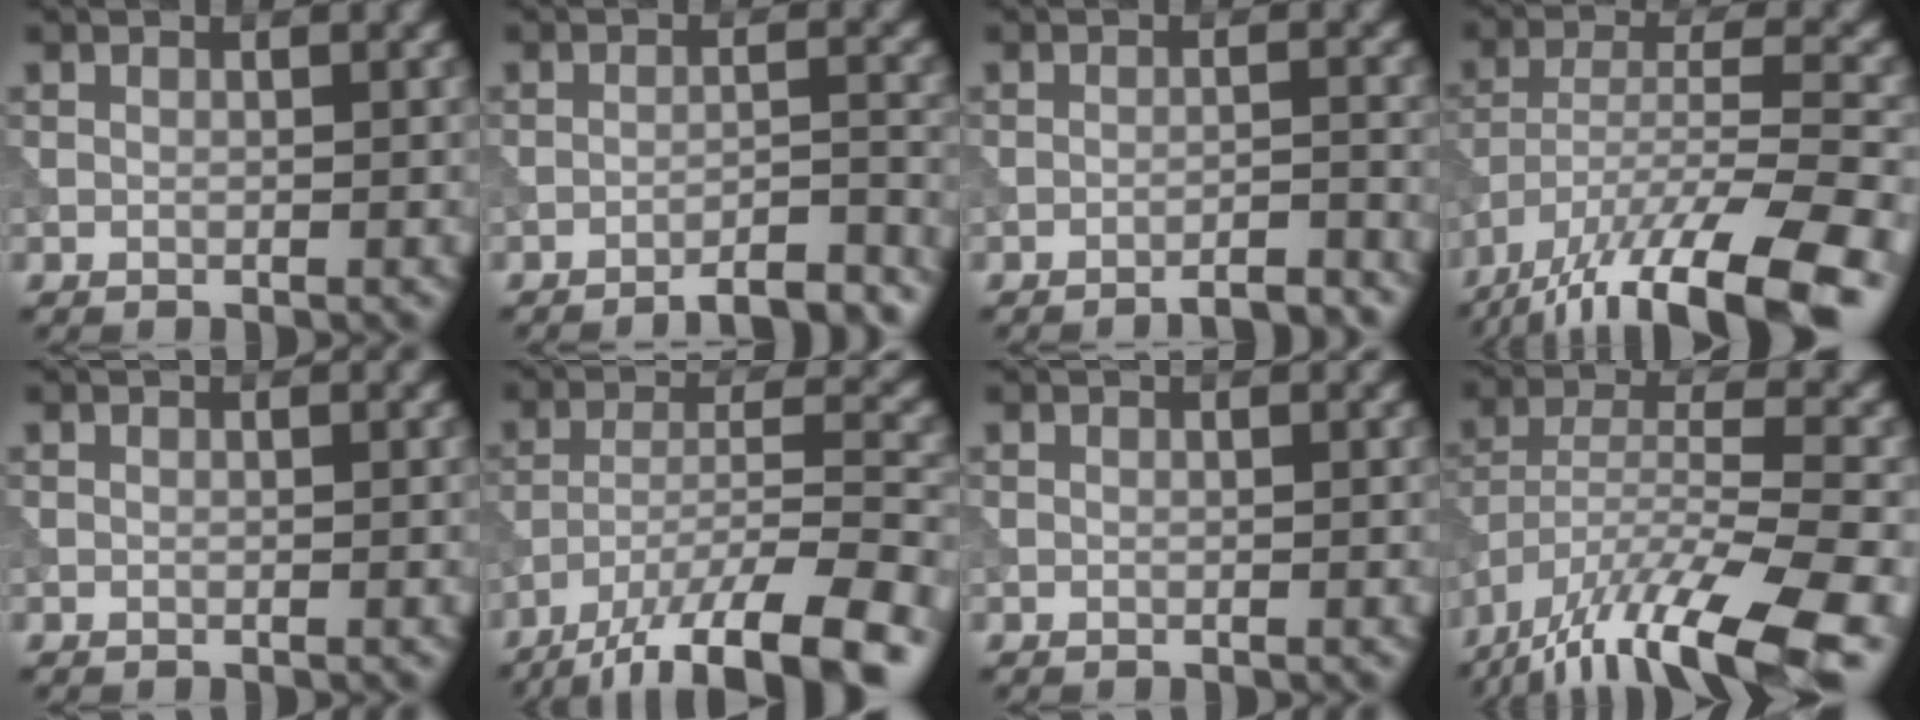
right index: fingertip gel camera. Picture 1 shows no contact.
{"total": 8.4, "force": [-7.7, 1.8, 2.9], "torque": [-0.016, 0.027, -0.088]}
{"total": 3.9, "force": [-3.5, 0.5, 1.6], "torque": [-0.012, 0.014, -0.050]}
{"total": 15.4, "force": [-11.5, 3.8, 9.4], "torque": [-0.175, -0.021, -0.176]}
{"total": 0.0}
{"total": 13.3, "force": [-10.2, 3.3, 7.9], "torque": [-0.132, -0.014, -0.154]}
{"total": 0.0}
{"total": 14.0, "force": [-10.5, 2.8, 8.9], "torque": [-0.174, 0.000, -0.179]}